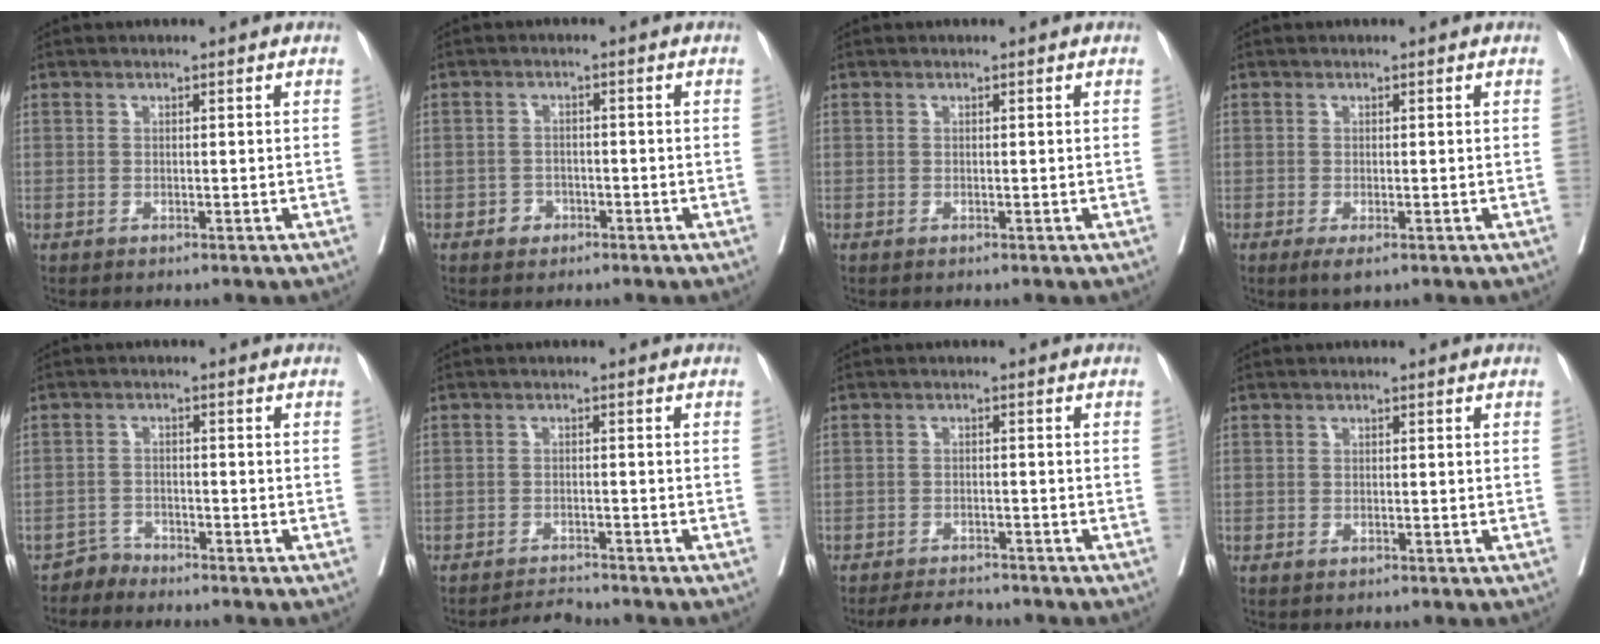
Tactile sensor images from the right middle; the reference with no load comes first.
{"total": 1.9, "force": [-1.1, 1.5, 0.5], "torque": [-0.007, 0.006, -0.018]}
{"total": 0.0}
{"total": 2.1, "force": [-1.2, 0.6, 1.7], "torque": [-0.022, -0.005, -0.016]}
{"total": 2.2, "force": [-1.9, 0.4, -1.0], "torque": [0.028, -0.004, -0.035]}
{"total": 2.7, "force": [-2.6, -0.6, -0.5], "torque": [0.009, -0.014, -0.041]}
{"total": 5.3, "force": [-5.1, 1.1, 1.1], "torque": [-0.015, -0.012, -0.082]}
{"total": 0.5, "force": [-0.3, 0.3, 0.3], "torque": [-0.009, 0.000, -0.004]}